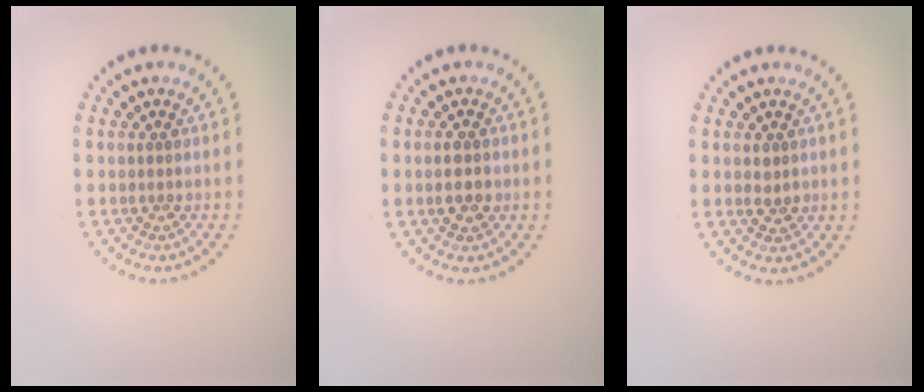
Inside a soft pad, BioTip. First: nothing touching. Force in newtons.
{"total": 2.6, "press": 2.6, "slide": 0.1}
{"total": 1.2, "press": 1.2, "slide": 0.1}